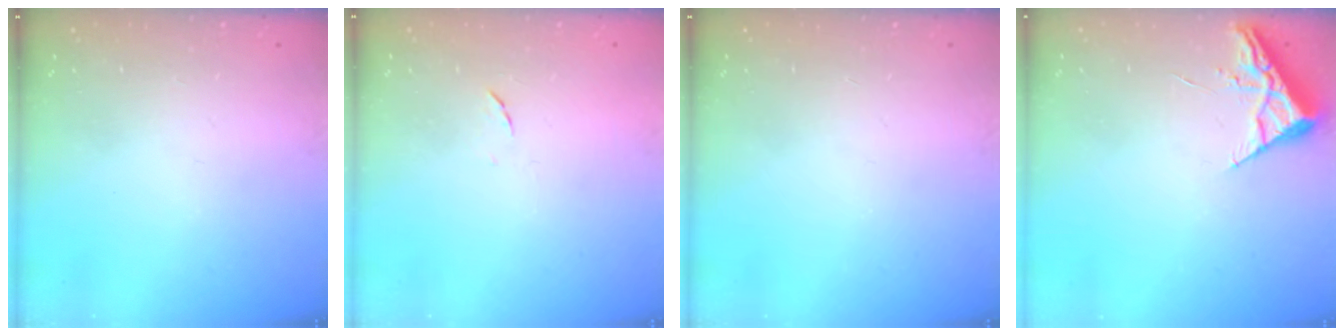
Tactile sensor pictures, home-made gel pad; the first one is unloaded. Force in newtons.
{"total": 4.8, "press": 4.8, "slide": 0.5}
{"total": 0.0}
{"total": 3.7, "press": 3.6, "slide": 0.5}